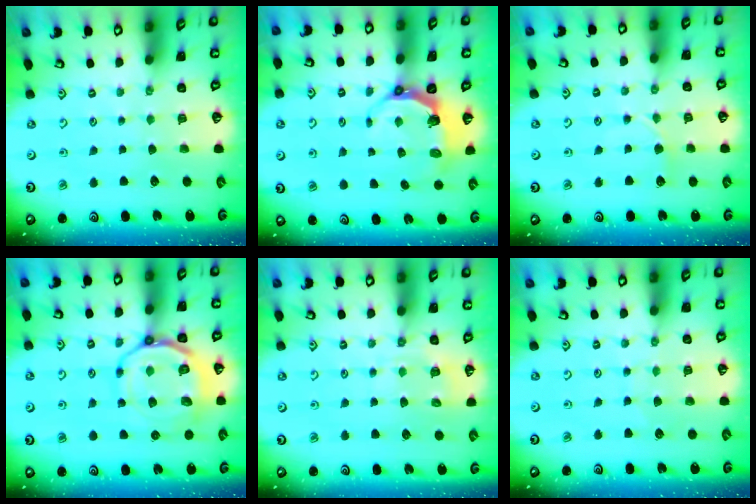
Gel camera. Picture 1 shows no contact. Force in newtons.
{"total": 5.2, "press": 3.8, "slide": 3.5}
{"total": 5.0, "press": 4.9, "slide": 0.7}
{"total": 13.7, "press": 13.5, "slide": 2.2}
{"total": 6.7, "press": 6.7, "slide": 0.8}
{"total": 5.5, "press": 5.5, "slide": 0.4}